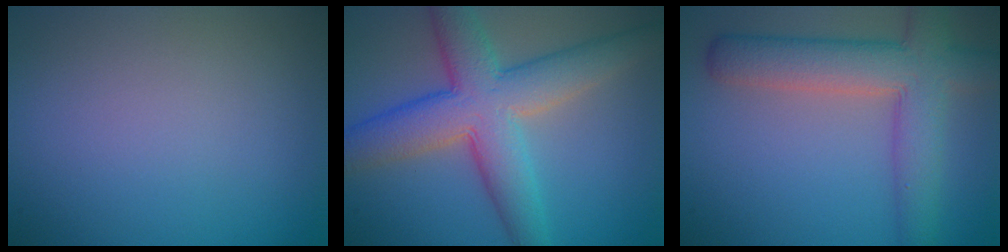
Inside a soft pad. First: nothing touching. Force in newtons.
{"total": 8.4, "press": 8.4, "slide": 0.3}
{"total": 7.0, "press": 7.0, "slide": 0.4}